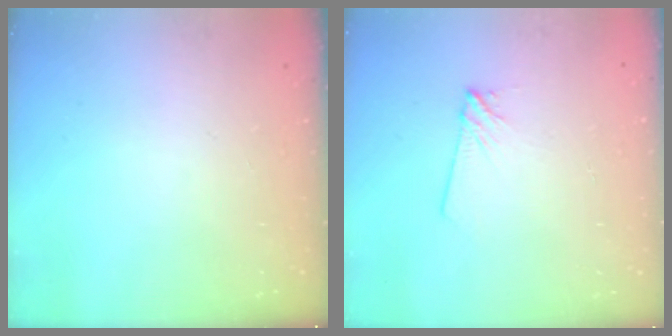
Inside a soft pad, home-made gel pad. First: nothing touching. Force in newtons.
{"total": 3.3, "press": 3.3, "slide": 0.3}